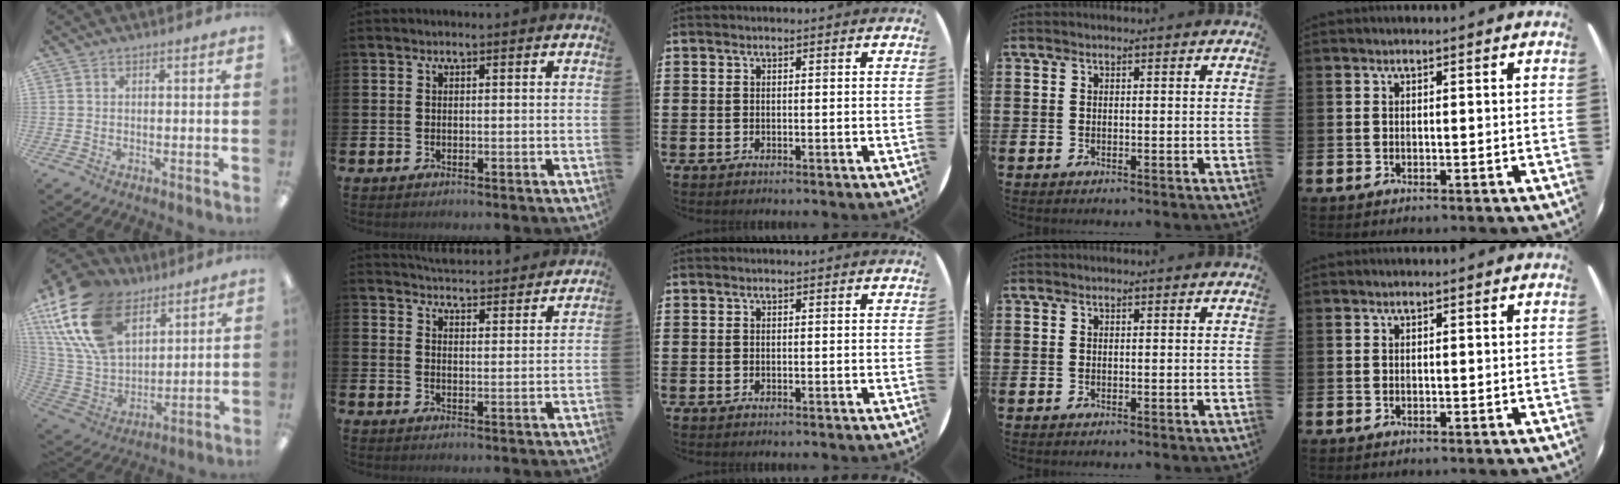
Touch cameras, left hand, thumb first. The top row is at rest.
{"thumb": {"total": 22.3, "force": [12.0, 13.4, 13.1], "torque": [-0.306, -0.044, 0.221]}, "index": {"total": 5.0, "force": [5.0, 0.3, 0.0], "torque": [-0.003, -0.043, 0.088]}}